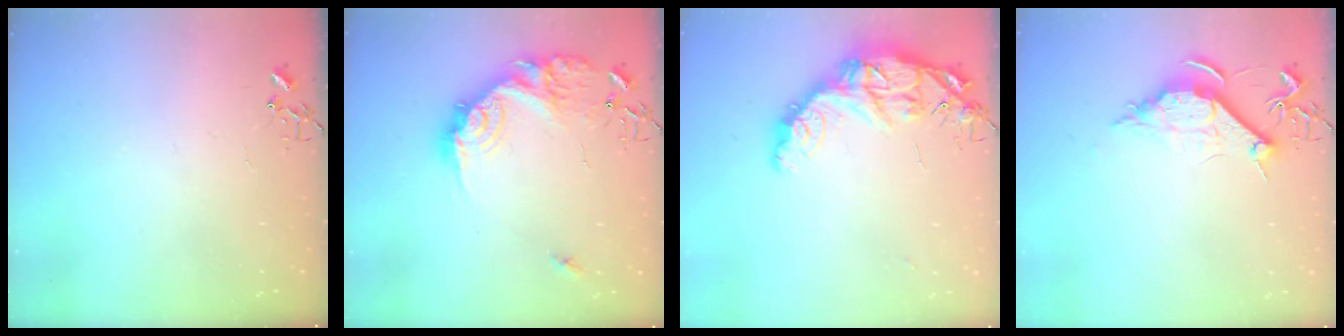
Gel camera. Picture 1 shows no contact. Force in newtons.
{"total": 19.2, "press": 19.2, "slide": 1.0}
{"total": 15.2, "press": 15.2, "slide": 1.2}
{"total": 9.3, "press": 9.2, "slide": 1.0}